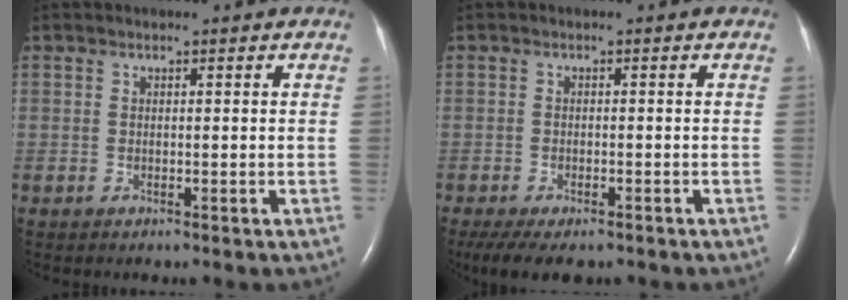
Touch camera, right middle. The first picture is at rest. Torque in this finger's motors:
{"motor_torque": [0.51, -0.41, 0.20, 0.05]}